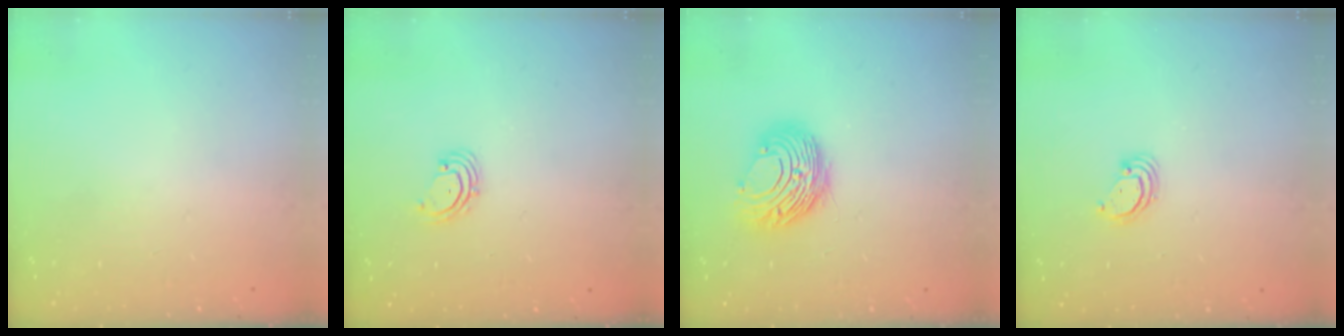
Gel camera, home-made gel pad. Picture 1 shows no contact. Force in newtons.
{"total": 2.0, "press": 2.0, "slide": 0.4}
{"total": 10.9, "press": 10.9, "slide": 0.6}
{"total": 3.1, "press": 3.1, "slide": 0.3}